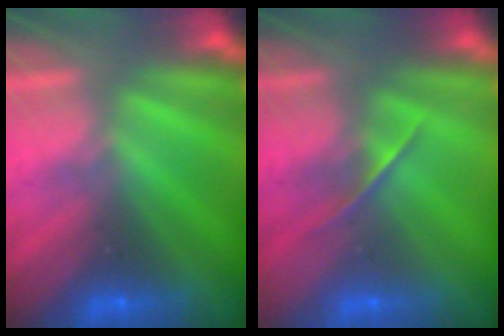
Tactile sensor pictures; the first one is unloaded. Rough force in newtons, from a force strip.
{"total": 1.4}